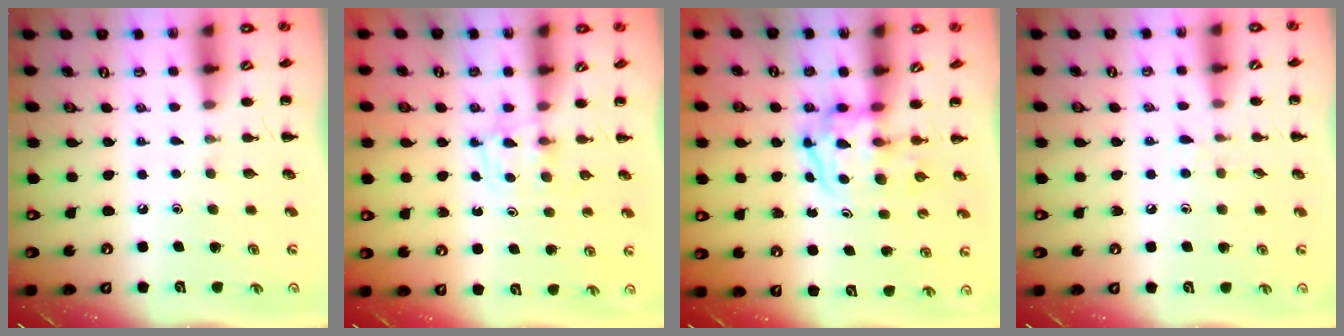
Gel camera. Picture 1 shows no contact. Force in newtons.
{"total": 2.8, "press": 2.5, "slide": 1.4}
{"total": 3.8, "press": 3.7, "slide": 0.6}
{"total": 4.7, "press": 4.2, "slide": 2.0}